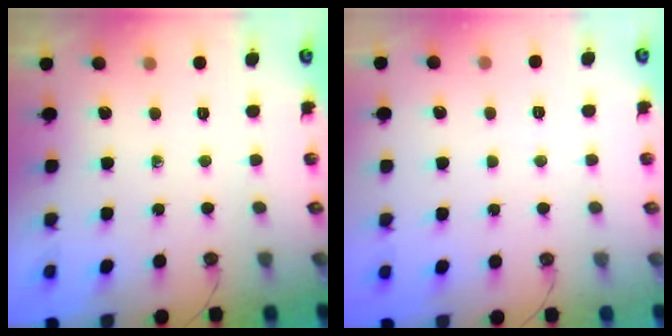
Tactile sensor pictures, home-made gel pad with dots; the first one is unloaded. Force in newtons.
{"total": 4.9, "press": 2.9, "slide": 4.0}